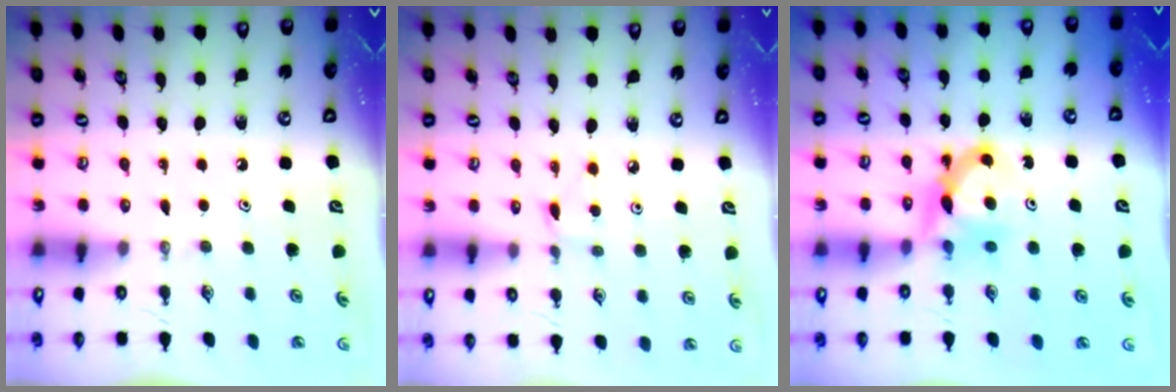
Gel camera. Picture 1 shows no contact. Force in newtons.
{"total": 2.2, "press": 2.2, "slide": 0.3}
{"total": 7.8, "press": 7.8, "slide": 0.1}